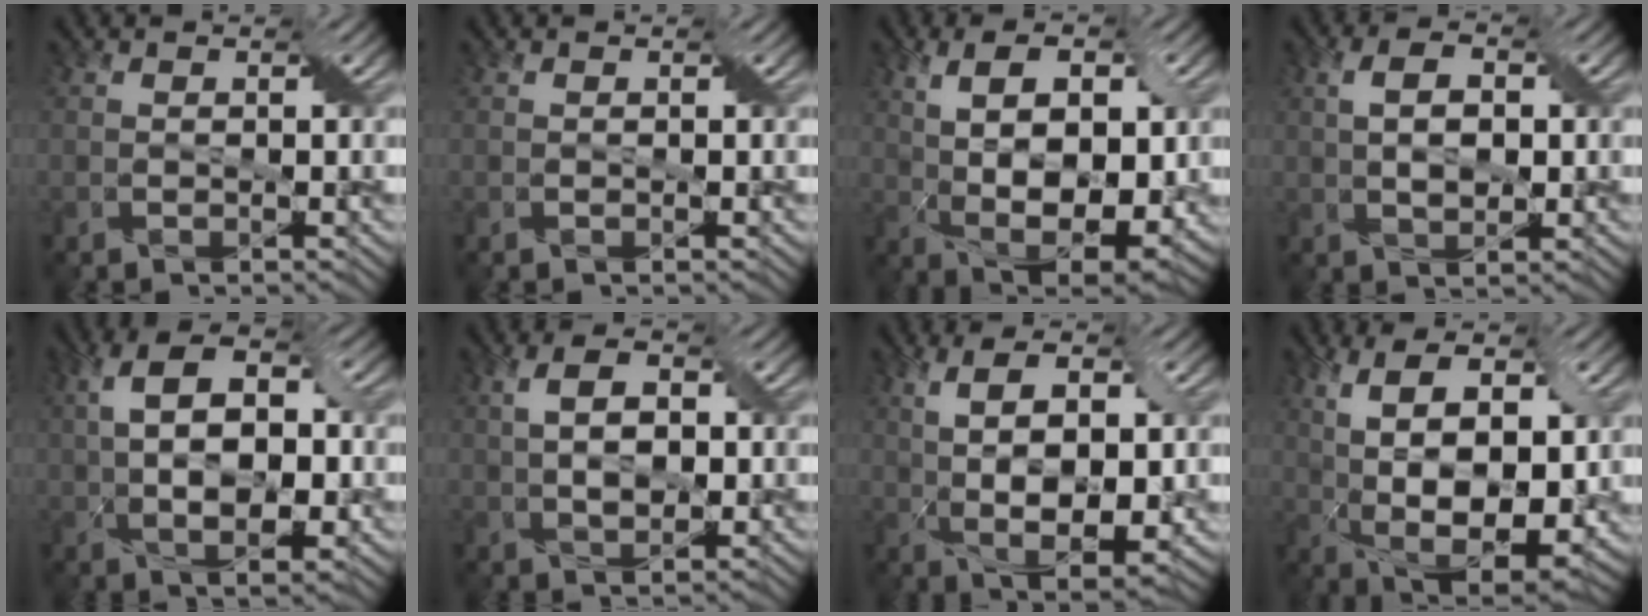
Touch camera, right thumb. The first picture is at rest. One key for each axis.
{"total": 0.0}
{"total": 12.5, "fx": 1.9, "fy": 6.4, "fz": 10.6, "tx": -0.175, "ty": 0.001, "tz": 0.033}
{"total": 4.6, "fx": 0.6, "fy": 2.5, "fz": 3.9, "tx": -0.075, "ty": 0.003, "tz": 0.010}
{"total": 11.1, "fx": 0.8, "fy": 5.8, "fz": 9.4, "tx": -0.171, "ty": 0.009, "tz": 0.013}
{"total": 5.7, "fx": 0.5, "fy": 3.0, "fz": 4.8, "tx": -0.095, "ty": 0.006, "tz": 0.008}
{"total": 10.4, "fx": 0.9, "fy": 4.6, "fz": 9.3, "tx": -0.168, "ty": 0.002, "tz": 0.019}
{"total": 13.8, "fx": 1.9, "fy": 7.0, "fz": 11.8, "tx": -0.200, "ty": -0.001, "tz": 0.035}